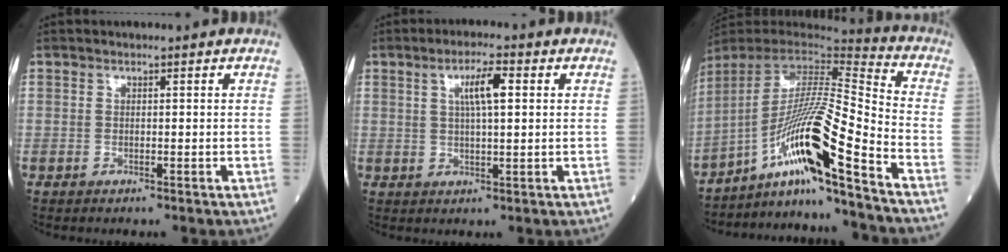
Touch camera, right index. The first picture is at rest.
{"total": 5.3, "force": [1.6, 0.8, 4.9], "torque": [-0.090, 0.007, 0.029]}
{"total": 17.2, "force": [-10.8, -1.7, 13.3], "torque": [-0.252, -0.004, -0.199]}